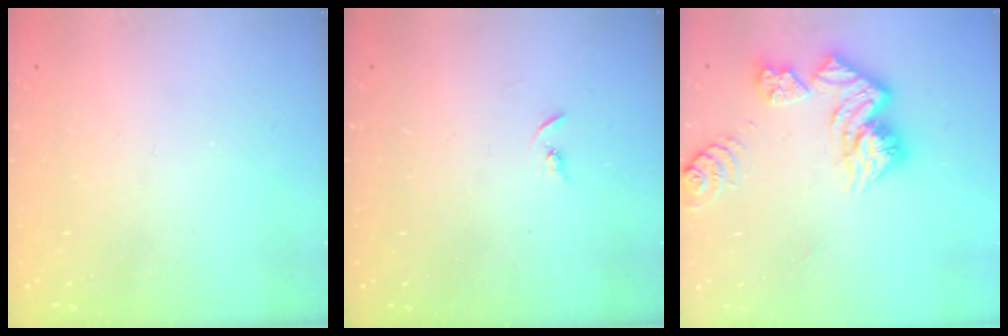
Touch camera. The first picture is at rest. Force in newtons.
{"total": 2.2, "press": 2.2, "slide": 0.2}
{"total": 13.1, "press": 13.0, "slide": 1.4}